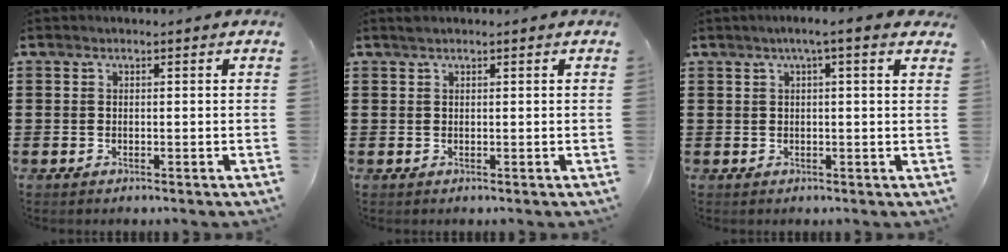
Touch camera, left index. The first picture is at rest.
{"total": 0.6, "force": [0.5, 0.1, 0.4], "torque": [-0.008, 0.001, 0.009]}
{"total": 2.5, "force": [1.3, 0.0, 2.2], "torque": [-0.045, 0.002, 0.021]}